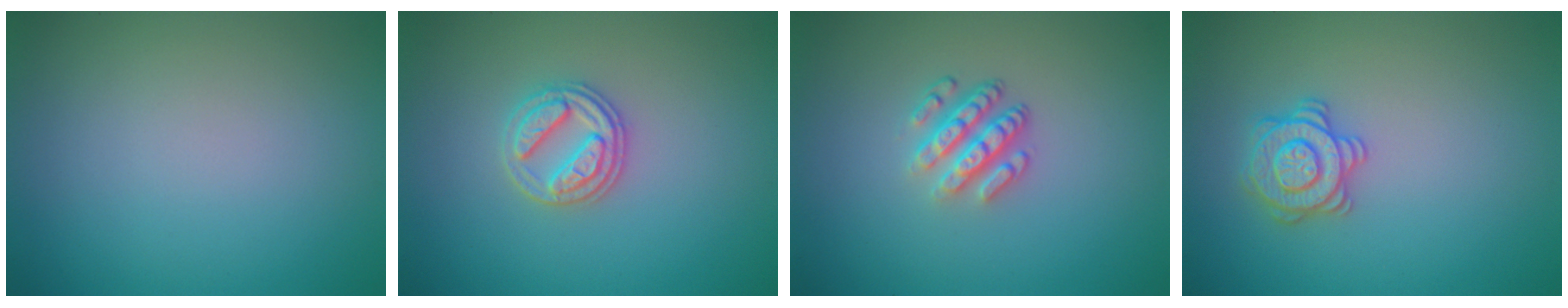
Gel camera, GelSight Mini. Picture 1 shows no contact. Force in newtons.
{"total": 2.8, "press": 2.7, "slide": 0.8}
{"total": 3.6, "press": 2.6, "slide": 2.4}
{"total": 2.9, "press": 2.9, "slide": 0.1}